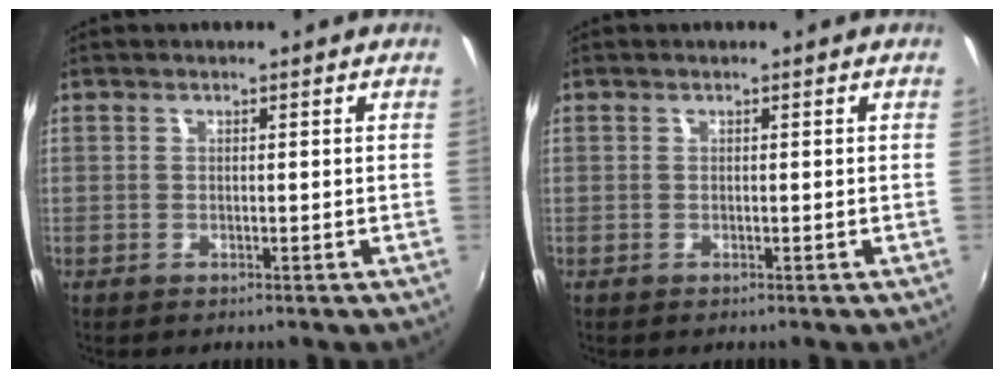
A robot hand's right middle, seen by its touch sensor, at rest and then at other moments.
{"total": 0.0}